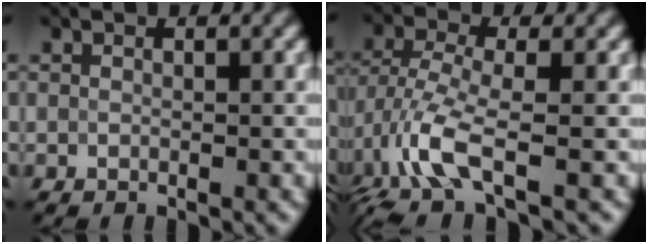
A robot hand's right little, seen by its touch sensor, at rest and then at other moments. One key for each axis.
{"total": 5.7, "fx": -2.3, "fy": 1.9, "fz": 4.8, "tx": -0.112, "ty": -0.006, "tz": -0.054}